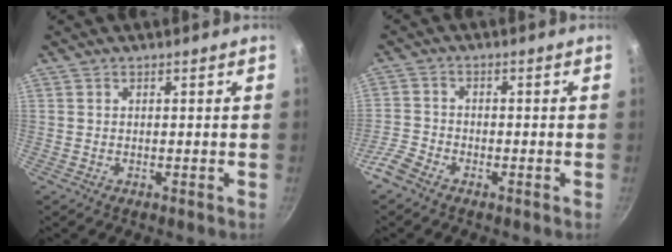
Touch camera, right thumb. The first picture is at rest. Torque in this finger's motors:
{"motor_torque": [1.21, -0.07, 0.40, -0.94, 0.16]}